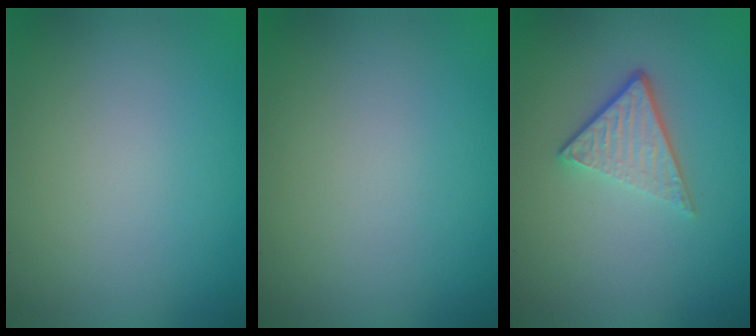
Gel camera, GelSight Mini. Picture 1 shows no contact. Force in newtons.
{"total": 0.0}
{"total": 3.7, "press": 2.6, "slide": 2.6}